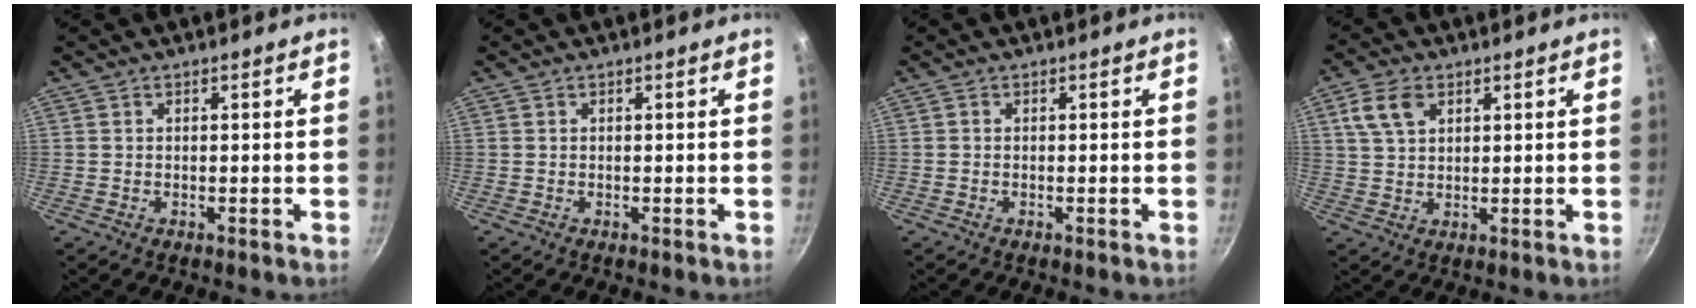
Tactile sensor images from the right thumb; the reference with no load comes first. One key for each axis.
{"total": 0.0}
{"total": 0.0}
{"total": 6.4, "fx": 2.8, "fy": 4.1, "fz": 4.1, "tx": -0.069, "ty": 0.001, "tz": 0.053}